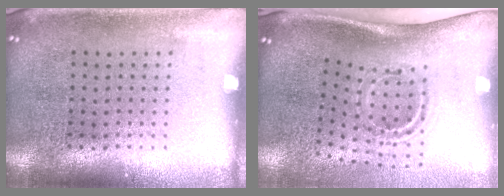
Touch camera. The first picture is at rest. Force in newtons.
{"total": 2.2, "press": 1.2, "slide": 1.8}